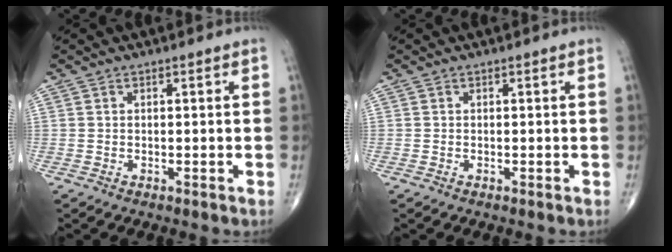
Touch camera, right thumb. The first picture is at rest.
{"total": 0.0}